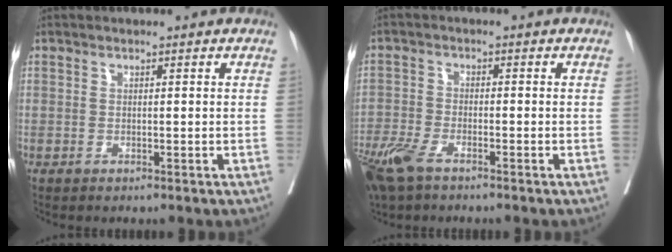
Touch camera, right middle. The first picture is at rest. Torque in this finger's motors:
{"motor_torque": [0.49, -0.47, 0.14, 0.09]}